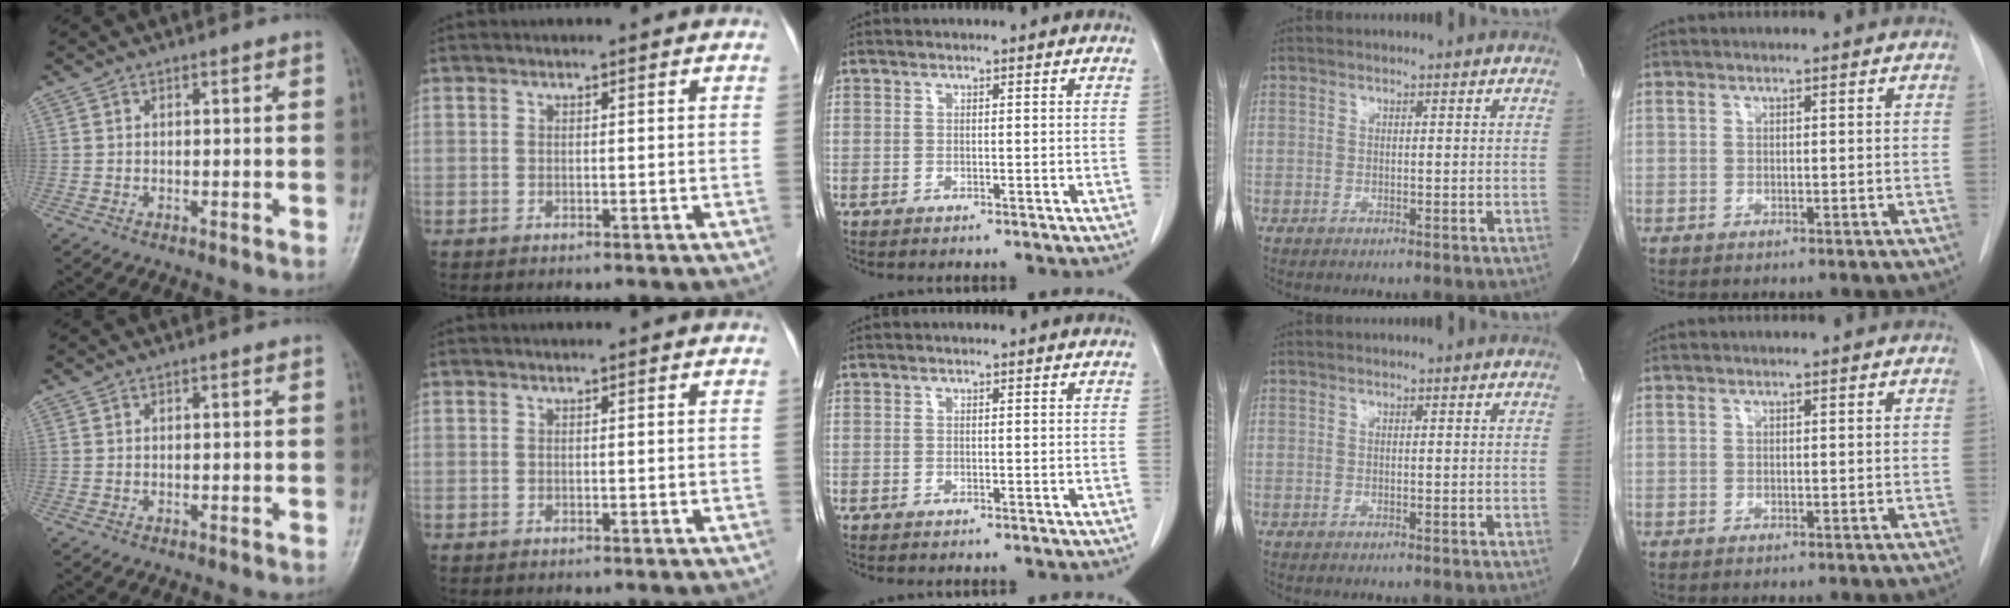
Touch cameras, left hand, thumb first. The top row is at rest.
{}